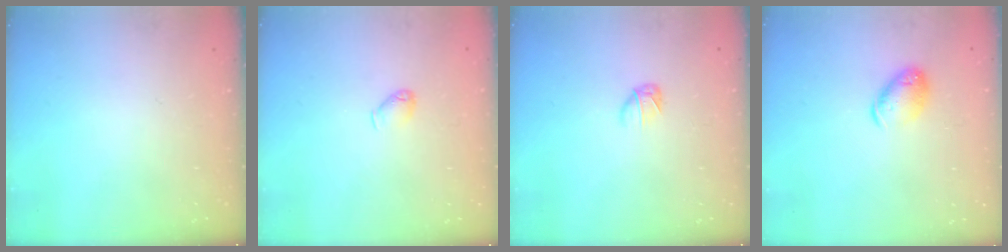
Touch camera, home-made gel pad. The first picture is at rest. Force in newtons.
{"total": 4.7, "press": 4.6, "slide": 1.0}
{"total": 3.3, "press": 3.2, "slide": 0.7}
{"total": 9.7, "press": 9.6, "slide": 1.4}